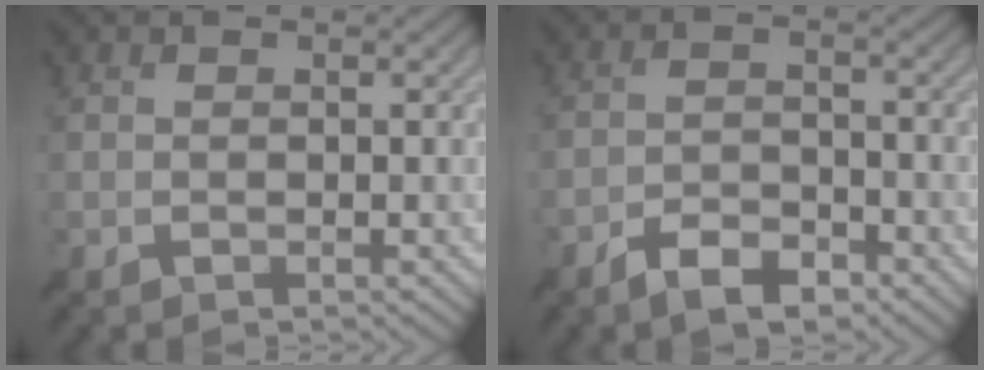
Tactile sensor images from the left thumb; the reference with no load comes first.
{"total": 4.5, "force": [-3.5, 1.7, 2.4], "torque": [-0.043, -0.001, -0.062]}